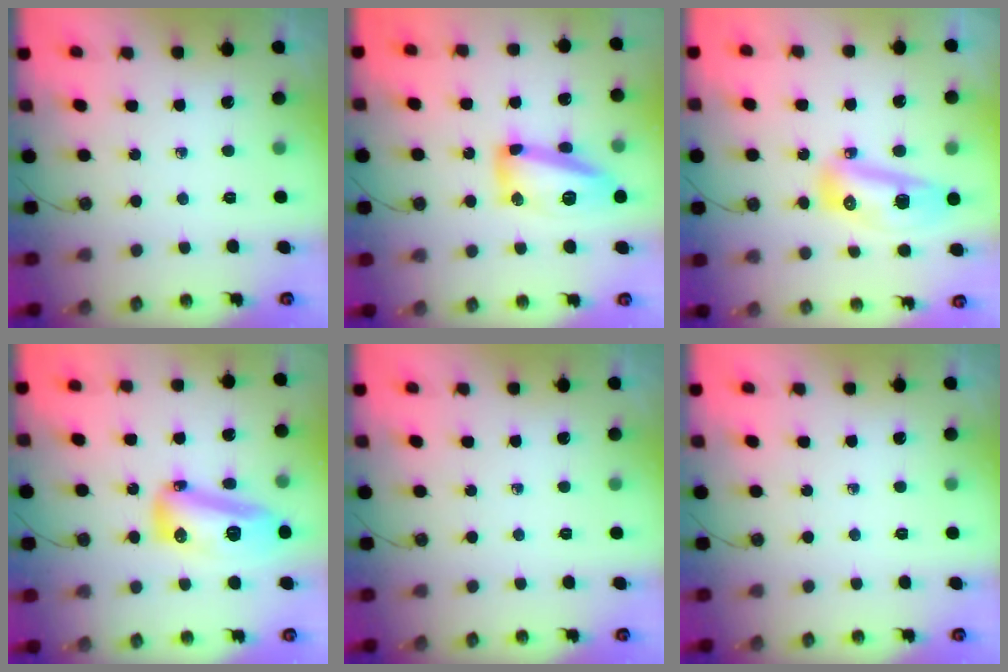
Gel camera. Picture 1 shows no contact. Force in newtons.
{"total": 14.2, "press": 14.2, "slide": 1.1}
{"total": 11.9, "press": 11.9, "slide": 1.4}
{"total": 14.6, "press": 14.5, "slide": 1.4}
{"total": 0.0}
{"total": 0.0}